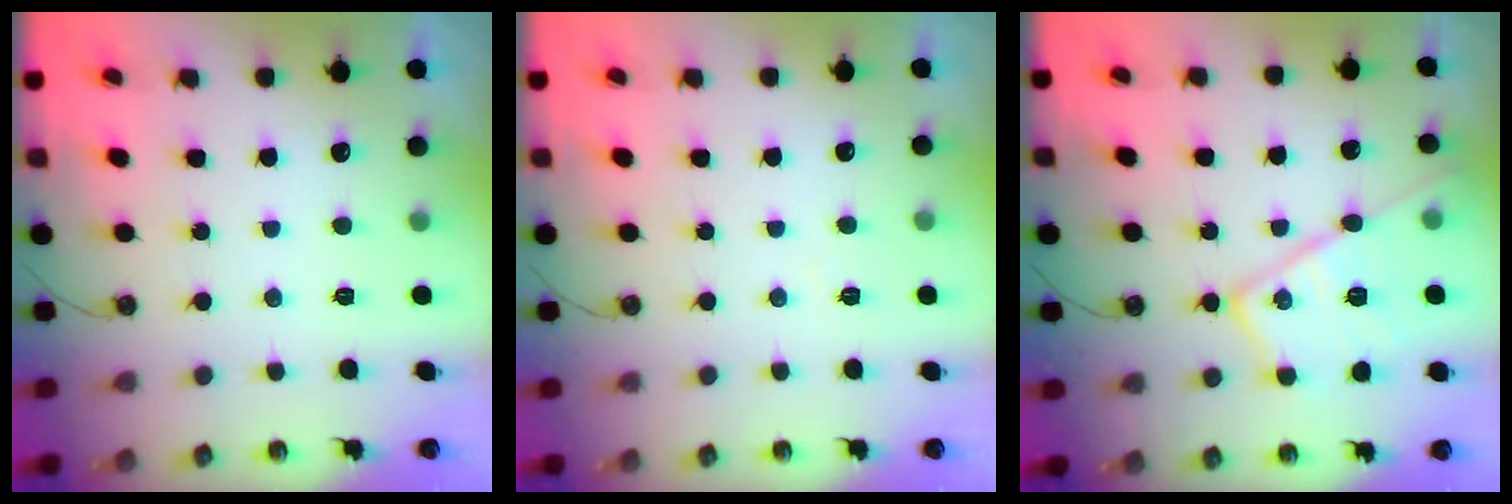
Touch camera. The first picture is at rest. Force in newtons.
{"total": 3.5, "press": 3.4, "slide": 0.7}
{"total": 18.7, "press": 18.6, "slide": 1.6}